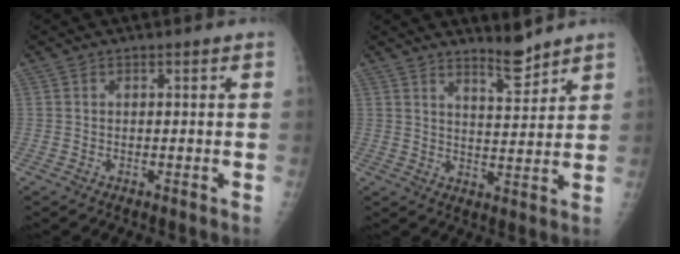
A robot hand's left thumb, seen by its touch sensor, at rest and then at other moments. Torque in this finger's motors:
{"motor_torque": [0.02, -0.10, -0.29, 0.00, 0.01]}